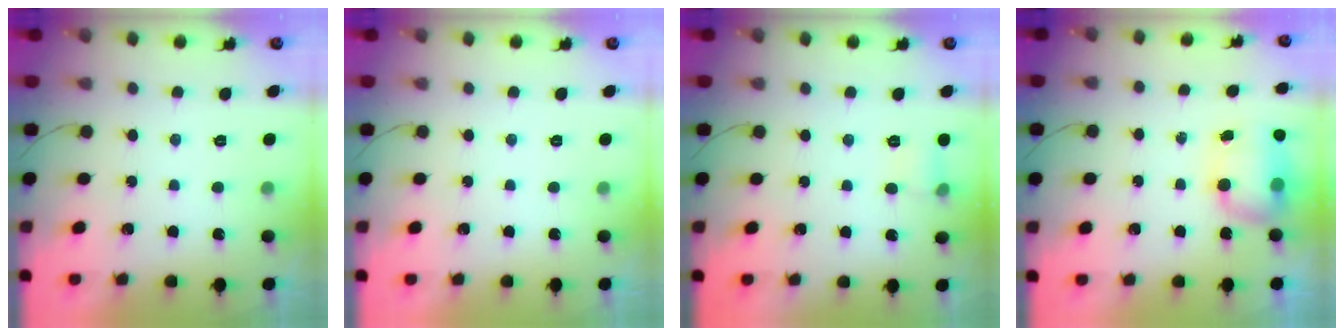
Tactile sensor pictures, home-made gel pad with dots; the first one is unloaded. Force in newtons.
{"total": 0.0}
{"total": 5.9, "press": 5.0, "slide": 3.1}
{"total": 8.0, "press": 7.6, "slide": 2.6}